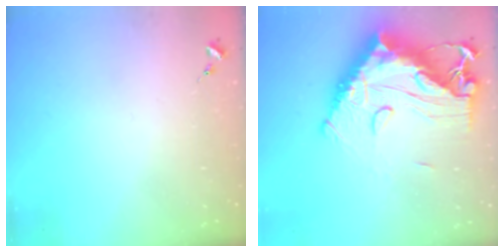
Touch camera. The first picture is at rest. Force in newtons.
{"total": 22.9, "press": 22.7, "slide": 2.4}